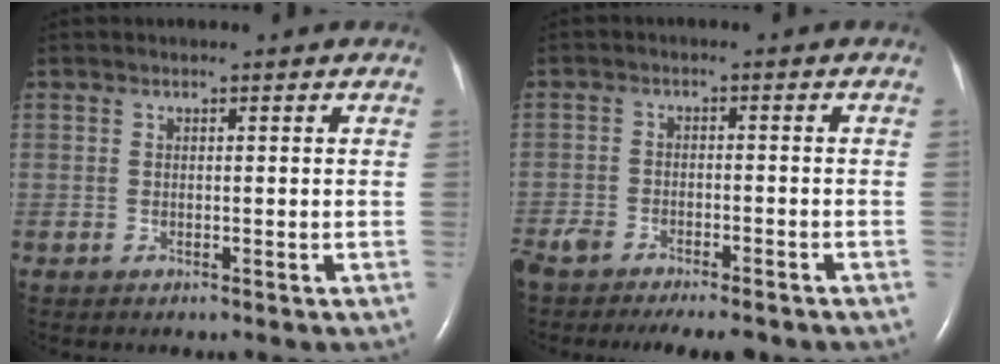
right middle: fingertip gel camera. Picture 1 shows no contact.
{"total": 14.2, "force": [-11.6, 4.4, 7.0], "torque": [-0.163, -0.022, -0.163]}